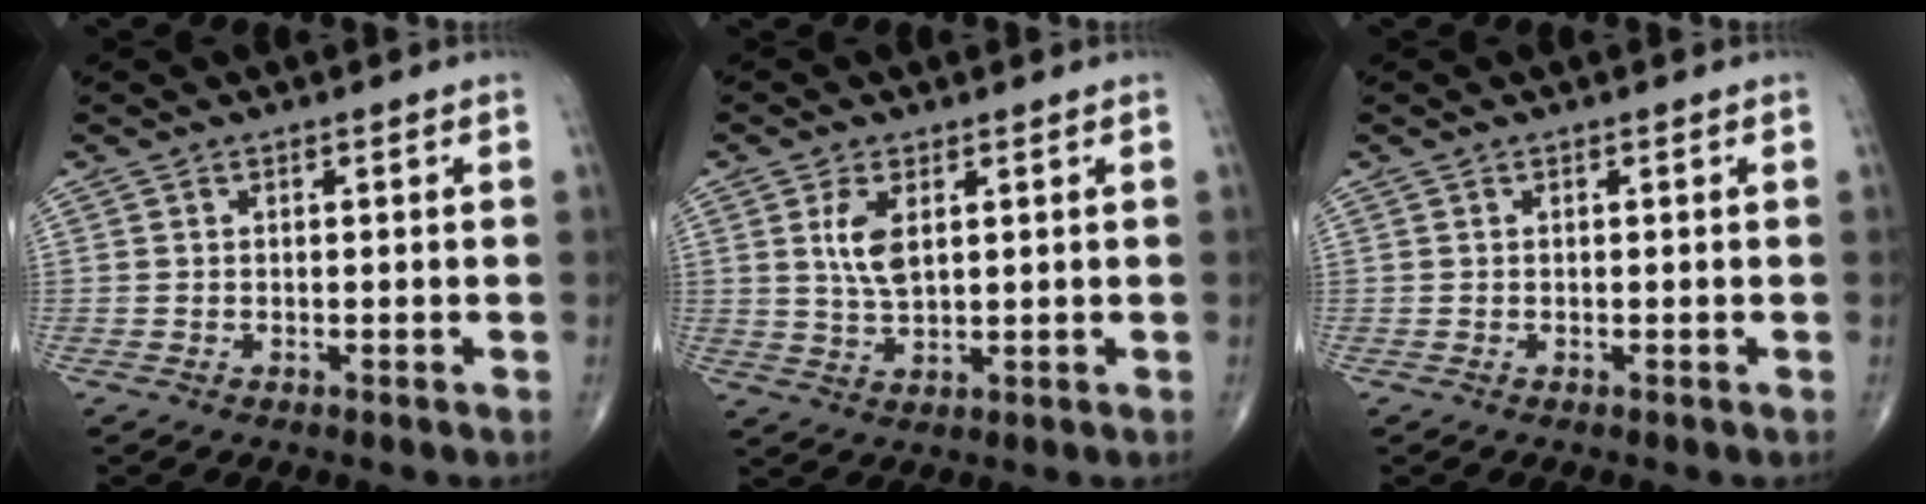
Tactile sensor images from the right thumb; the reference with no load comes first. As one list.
[{"total": 5.5, "force": [1.7, 2.6, 4.5], "torque": [-0.089, -0.010, 0.040]}, {"total": 0.0}]